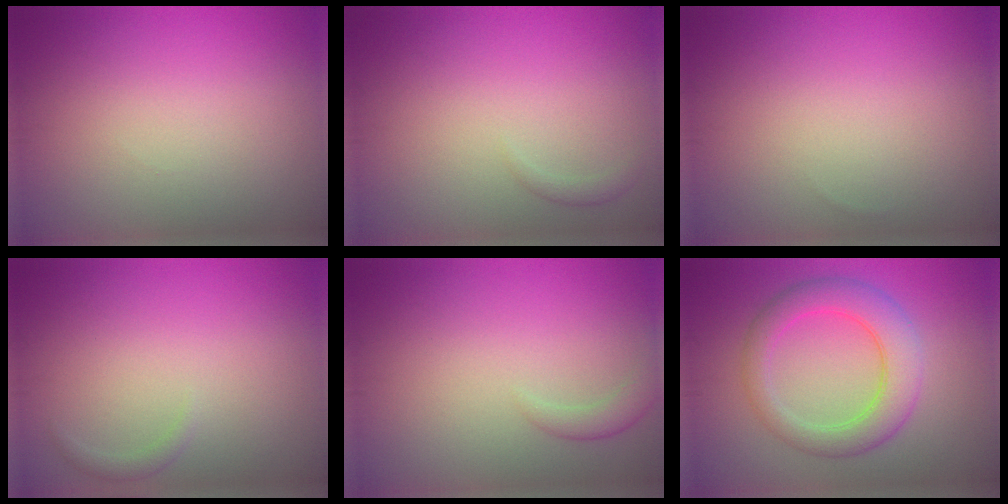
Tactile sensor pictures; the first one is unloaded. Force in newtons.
{"total": 0.8, "press": 0.8, "slide": 0.0}
{"total": 0.0}
{"total": 0.8, "press": 0.8, "slide": 0.0}
{"total": 1.5, "press": 1.5, "slide": 0.1}
{"total": 5.4, "press": 5.4, "slide": 0.3}